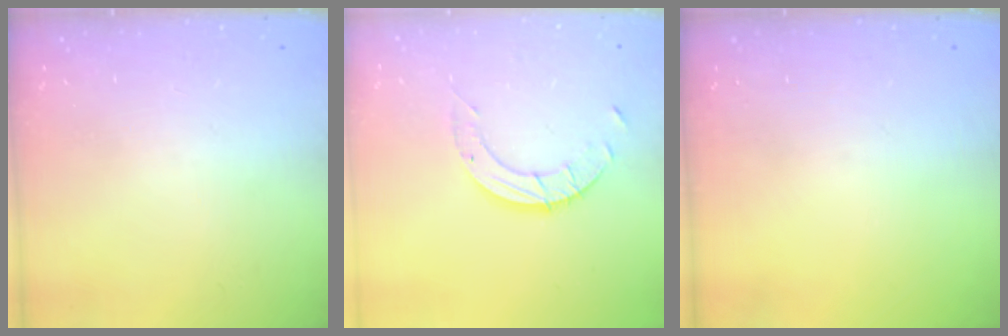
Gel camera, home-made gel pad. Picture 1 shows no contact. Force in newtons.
{"total": 5.6, "press": 5.6, "slide": 0.1}
{"total": 0.0}